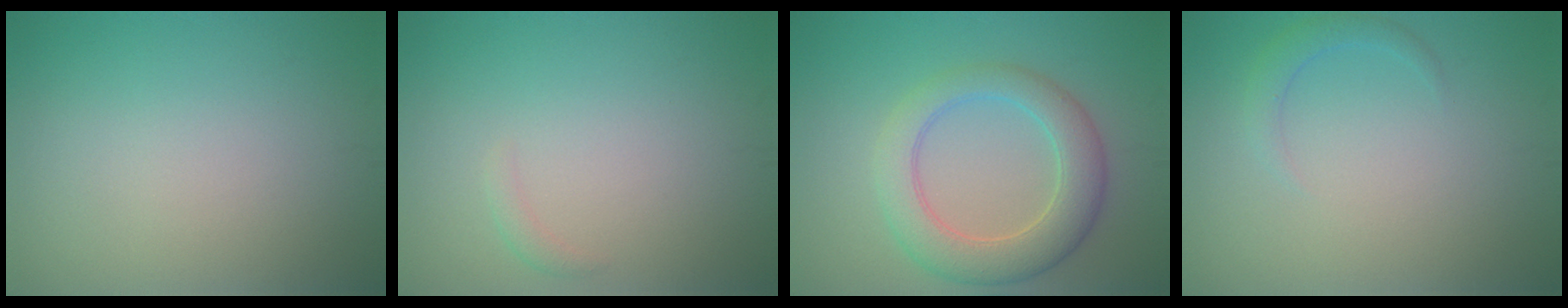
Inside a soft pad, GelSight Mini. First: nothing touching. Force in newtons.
{"total": 0.8, "press": 0.8, "slide": 0.0}
{"total": 5.7, "press": 5.7, "slide": 0.5}
{"total": 1.5, "press": 1.5, "slide": 0.1}